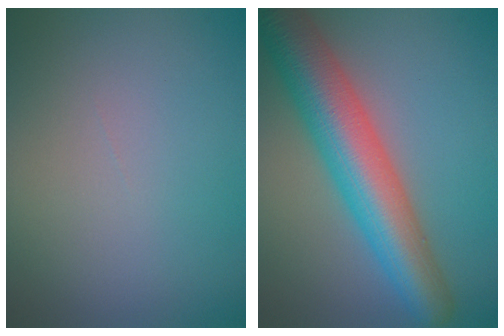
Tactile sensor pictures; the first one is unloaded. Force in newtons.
{"total": 9.3, "press": 9.3, "slide": 0.4}